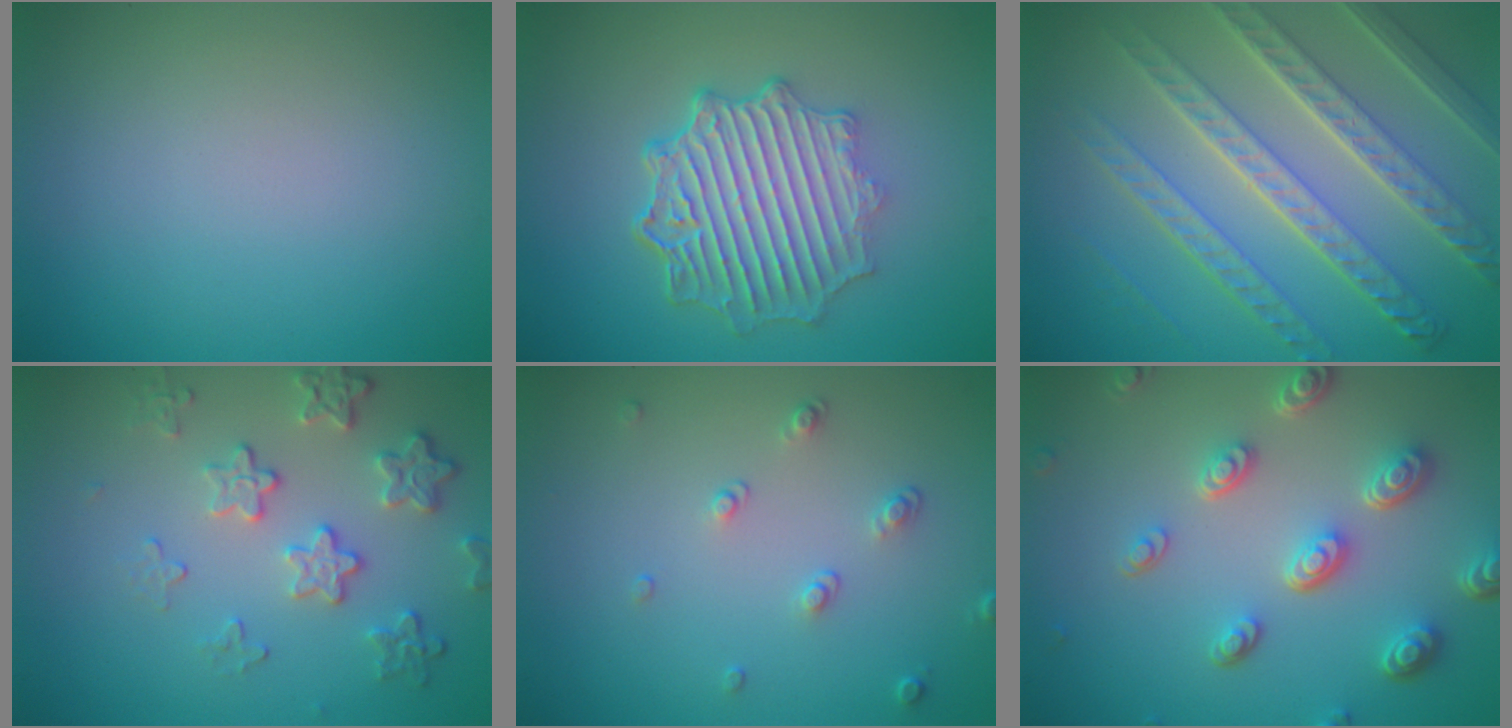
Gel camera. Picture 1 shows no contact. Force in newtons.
{"total": 6.6, "press": 5.1, "slide": 4.2}
{"total": 8.4, "press": 6.2, "slide": 5.8}
{"total": 4.1, "press": 3.3, "slide": 2.5}
{"total": 1.5, "press": 1.0, "slide": 1.1}
{"total": 5.3, "press": 3.9, "slide": 3.6}